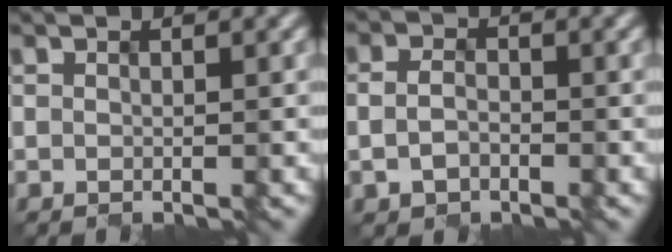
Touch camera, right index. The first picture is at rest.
{"total": 2.1, "force": [-1.2, 1.4, 1.0], "torque": [-0.028, -0.001, -0.013]}